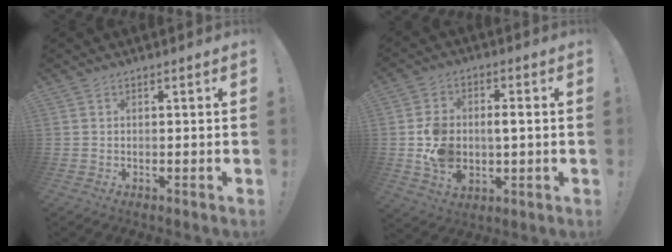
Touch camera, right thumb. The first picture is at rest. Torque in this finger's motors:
{"motor_torque": [0.26, 2.05, 1.19, -0.31, 0.29]}